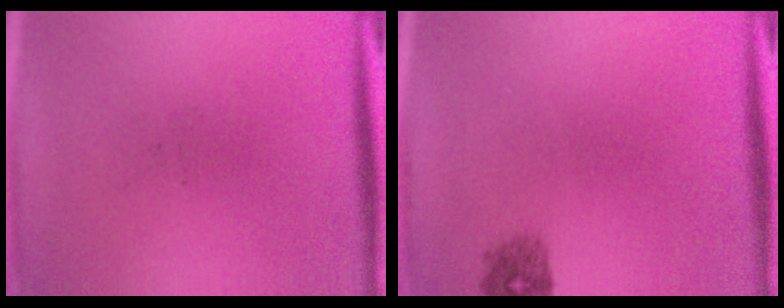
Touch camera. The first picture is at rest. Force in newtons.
{"total": 1.4}